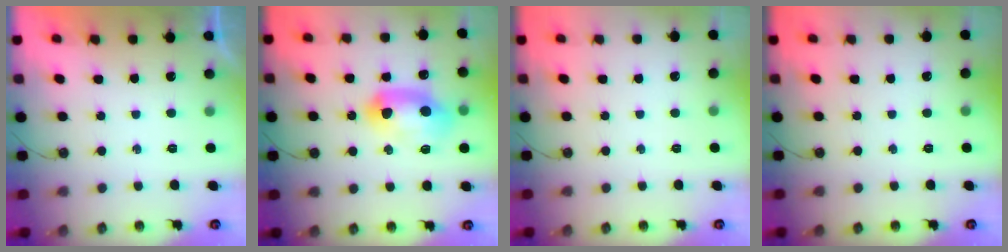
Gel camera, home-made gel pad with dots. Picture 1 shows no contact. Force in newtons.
{"total": 14.2, "press": 14.2, "slide": 0.8}
{"total": 0.0}
{"total": 0.0}